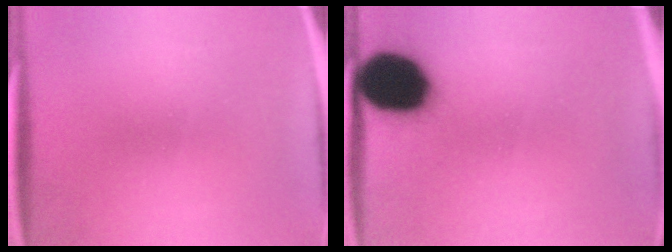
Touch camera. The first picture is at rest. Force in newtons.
{"total": 16.8}